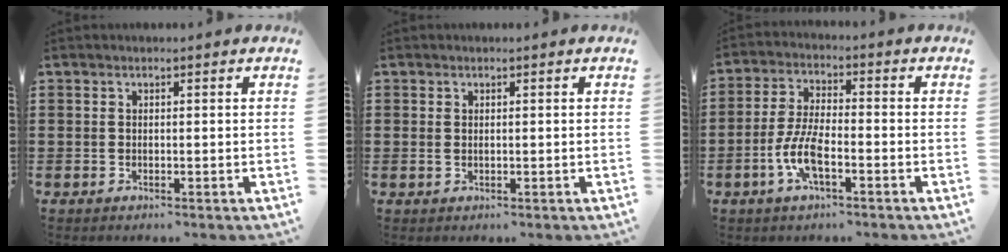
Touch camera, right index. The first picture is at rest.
{"total": 0.7, "force": [0.2, 0.3, 0.6], "torque": [-0.012, 0.004, 0.003]}
{"total": 7.2, "force": [-2.8, 2.3, 6.2], "torque": [-0.144, -0.010, -0.057]}